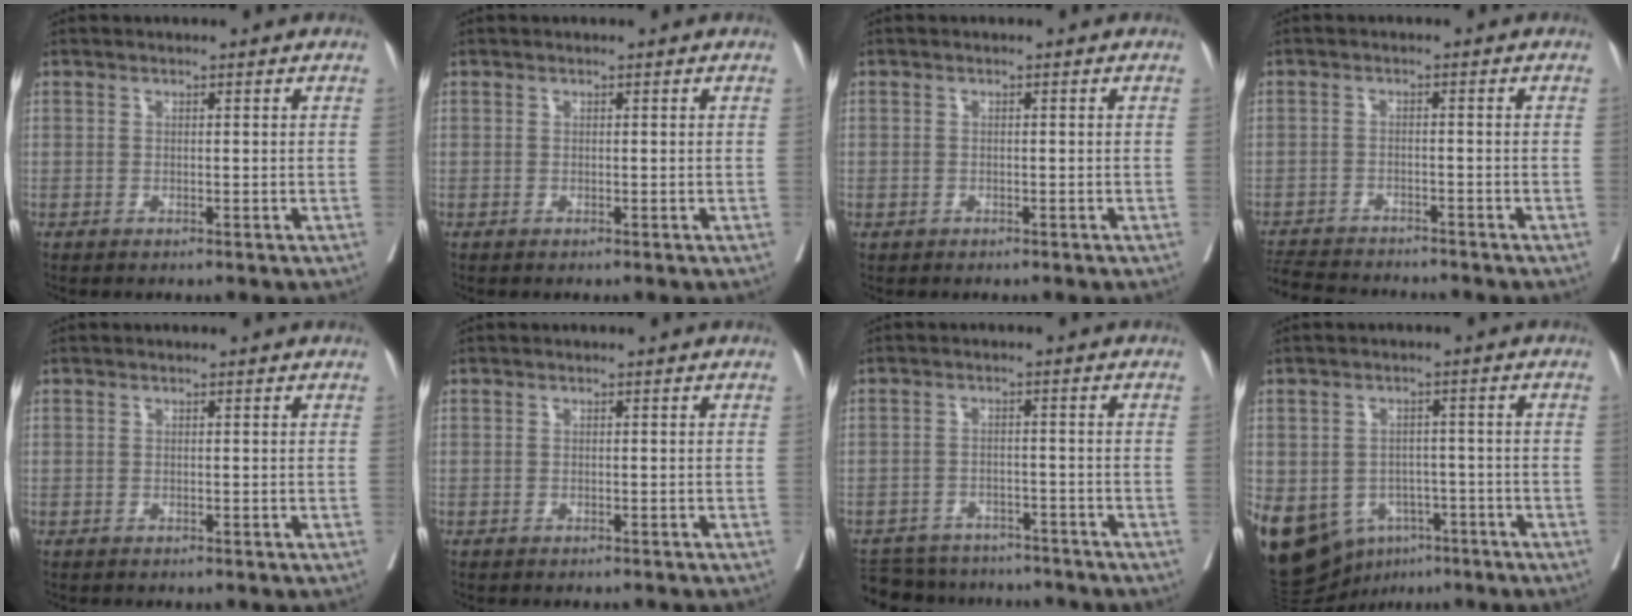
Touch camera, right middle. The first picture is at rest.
{"total": 0.0}
{"total": 0.9, "force": [-0.4, 0.8, -0.1], "torque": [-0.001, 0.006, -0.008]}
{"total": 9.3, "force": [-8.9, 1.3, 2.5], "torque": [-0.041, -0.004, -0.136]}
{"total": 0.0}
{"total": 1.7, "force": [-1.6, 0.3, 0.5], "torque": [-0.008, -0.001, -0.022]}
{"total": 11.5, "force": [-10.5, 4.3, 2.2], "torque": [-0.040, 0.011, -0.136]}
{"total": 18.0, "force": [-8.2, 13.5, 8.8], "torque": [-0.218, 0.004, -0.108]}